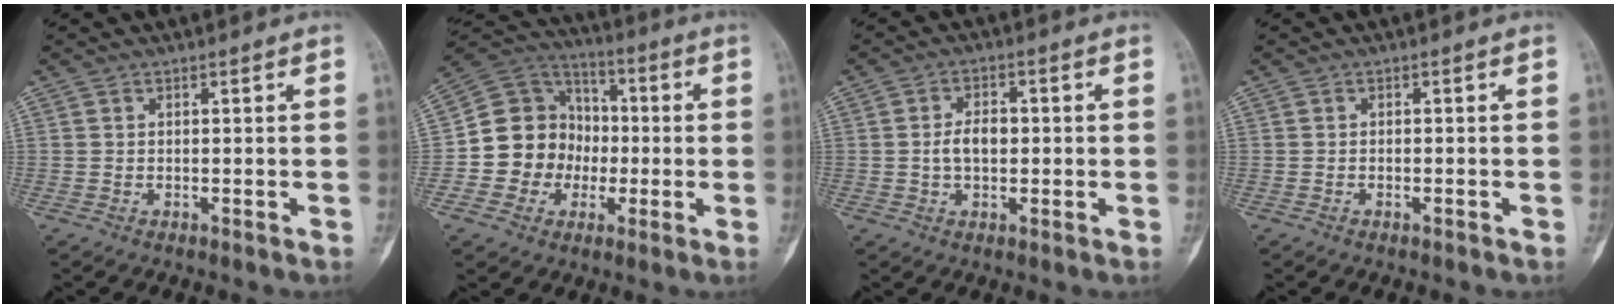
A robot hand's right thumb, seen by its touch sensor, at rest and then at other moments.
{"total": 14.2, "force": [-2.0, 13.0, 5.4], "torque": [-0.046, 0.045, -0.038]}
{"total": 4.9, "force": [-0.1, 3.1, 3.8], "torque": [-0.062, 0.010, -0.005]}
{"total": 0.6, "force": [-0.4, 0.3, 0.4], "torque": [-0.014, 0.006, -0.005]}